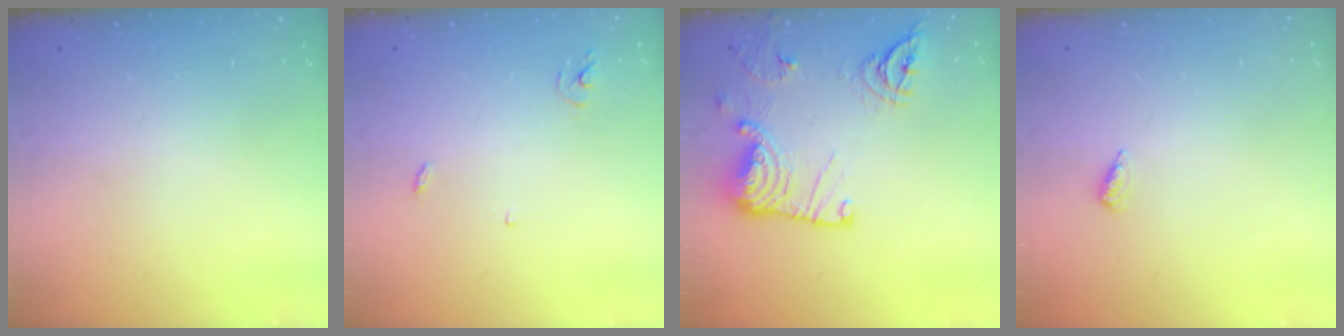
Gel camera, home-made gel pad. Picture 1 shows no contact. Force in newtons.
{"total": 3.0, "press": 3.0, "slide": 0.2}
{"total": 17.4, "press": 17.4, "slide": 1.1}
{"total": 2.6, "press": 2.2, "slide": 1.3}